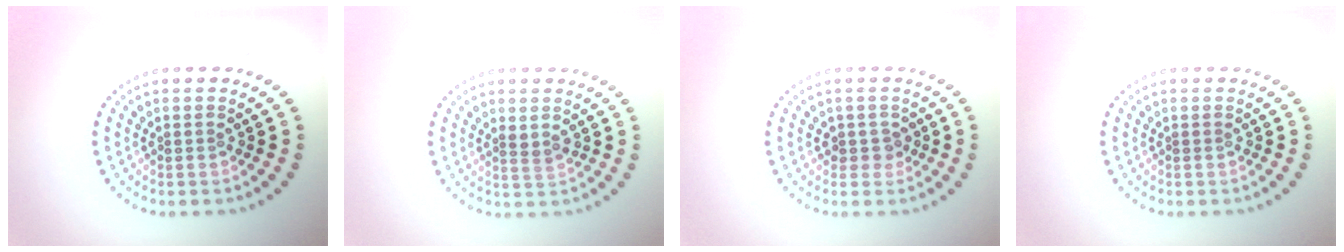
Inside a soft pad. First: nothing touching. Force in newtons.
{"total": 1.1, "press": 0.8, "slide": 0.7}
{"total": 1.4, "press": 1.1, "slide": 0.8}
{"total": 0.0}